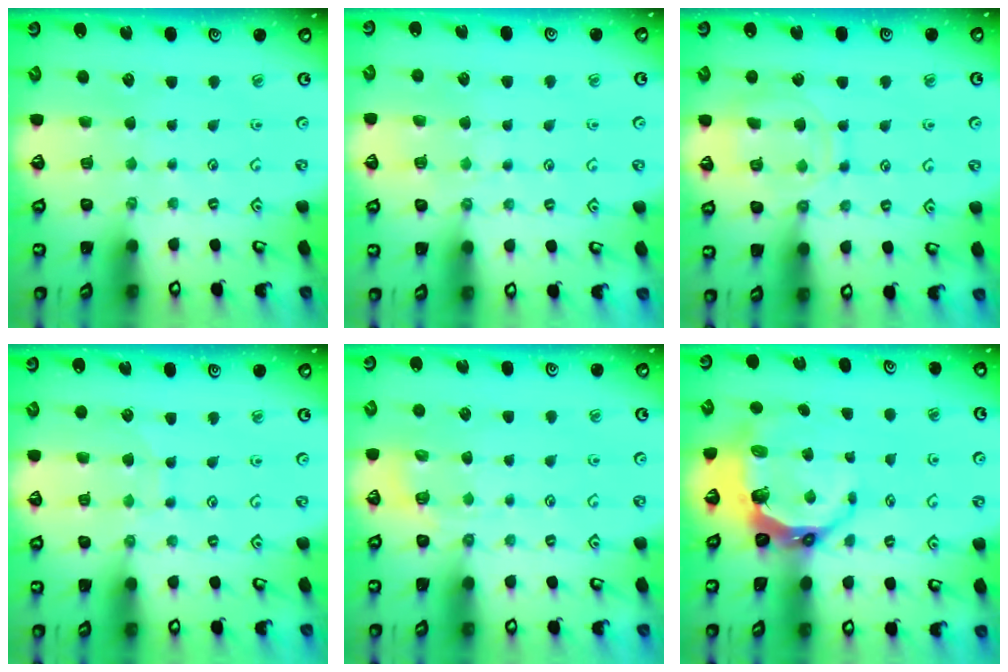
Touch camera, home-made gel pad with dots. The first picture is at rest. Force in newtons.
{"total": 7.0, "press": 7.0, "slide": 0.5}
{"total": 12.3, "press": 12.2, "slide": 0.8}
{"total": 7.6, "press": 7.6, "slide": 0.6}
{"total": 4.8, "press": 4.5, "slide": 1.6}
{"total": 9.3, "press": 8.0, "slide": 4.8}